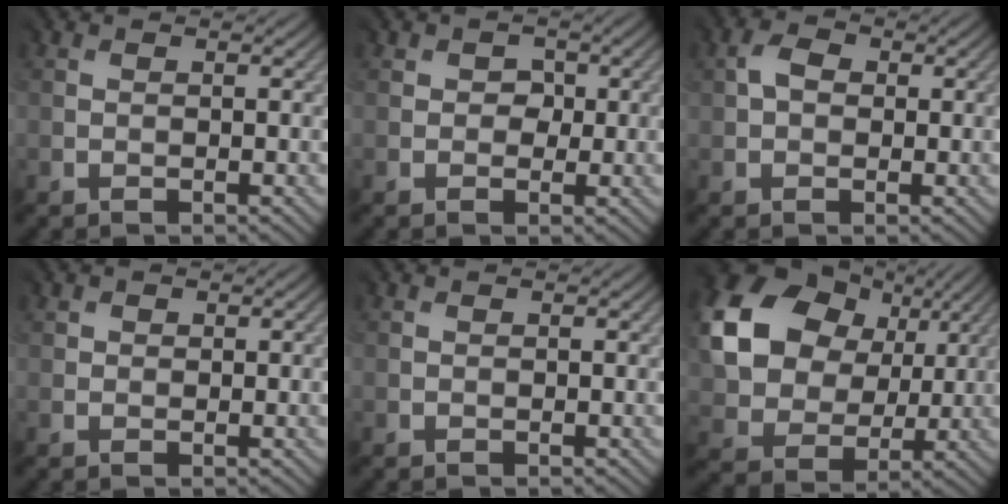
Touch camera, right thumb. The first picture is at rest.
{"total": 1.1, "force": [0.3, 1.0, 0.1], "torque": [0.001, 0.001, -0.001]}
{"total": 2.3, "force": [0.8, 1.7, 1.4], "torque": [-0.030, 0.007, 0.006]}
{"total": 0.9, "force": [0.7, 0.4, -0.4], "torque": [0.005, 0.001, 0.008]}
{"total": 0.0}
{"total": 15.9, "force": [6.2, 12.1, 8.3], "torque": [-0.221, 0.040, 0.116]}